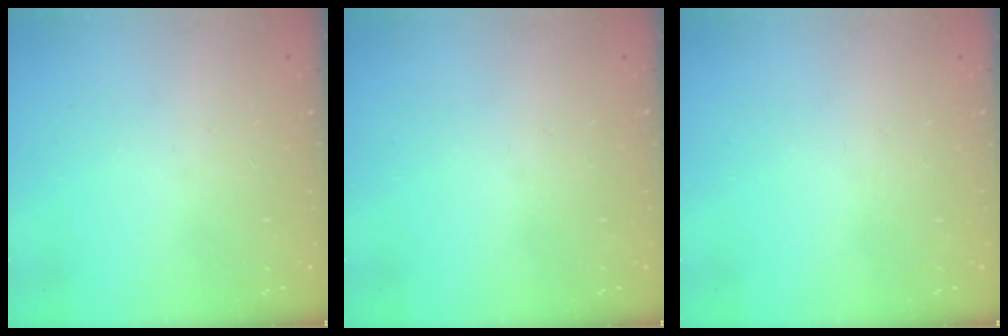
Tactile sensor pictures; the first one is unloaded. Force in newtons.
{"total": 0.0}
{"total": 0.0}